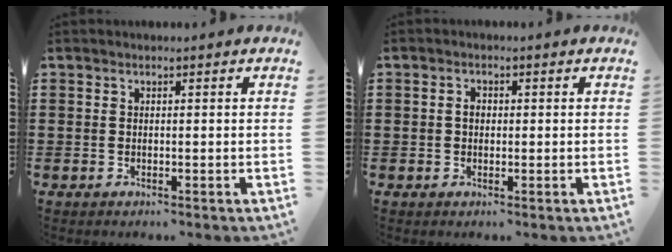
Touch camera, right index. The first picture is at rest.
{"total": 1.6, "force": [0.0, 1.1, 1.2], "torque": [-0.024, 0.006, 0.000]}